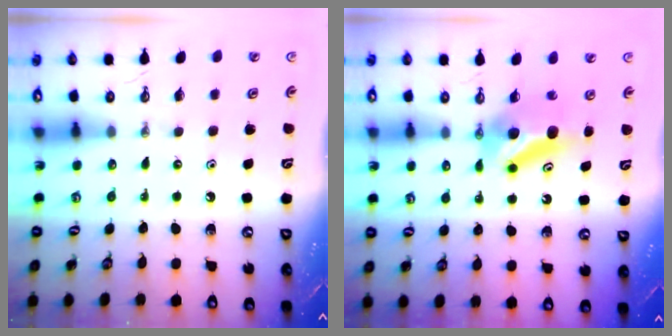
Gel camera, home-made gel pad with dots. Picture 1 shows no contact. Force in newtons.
{"total": 7.5, "press": 7.1, "slide": 2.3}